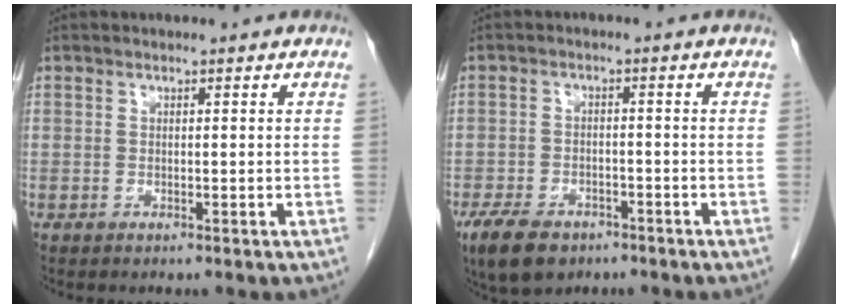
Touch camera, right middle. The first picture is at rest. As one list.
[{"total": 7.8, "force": [-5.4, 4.1, 3.9], "torque": [-0.077, -0.007, -0.086]}]